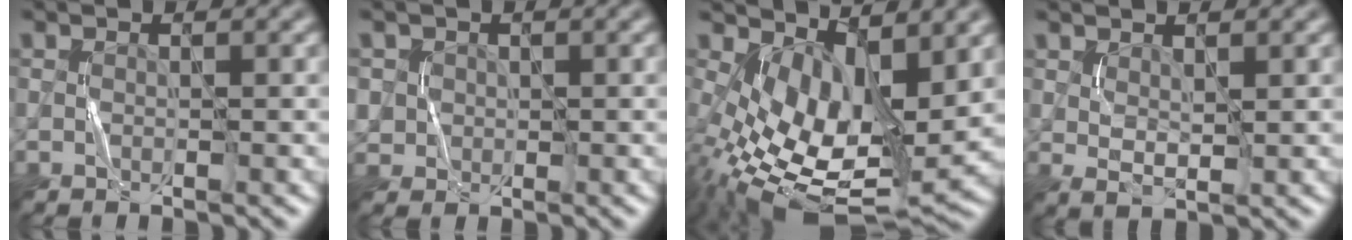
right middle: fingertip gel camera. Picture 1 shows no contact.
{"total": 1.9, "force": [0.4, 1.9, 0.3], "torque": [-0.008, -0.002, 0.019]}
{"total": 11.4, "force": [0.0, 5.8, 9.8], "torque": [-0.185, -0.021, 0.013]}
{"total": 1.8, "force": [1.0, 0.8, 1.3], "torque": [-0.029, -0.004, 0.024]}